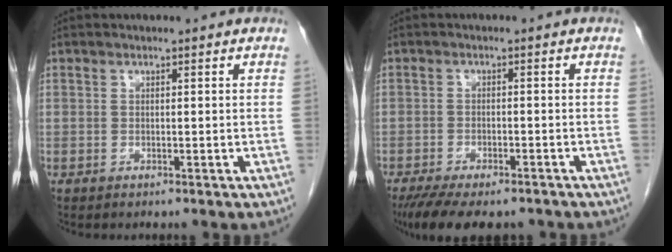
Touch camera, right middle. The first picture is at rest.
{"total": 11.8, "force": [-9.2, 4.1, 6.2], "torque": [-0.105, -0.012, -0.133]}